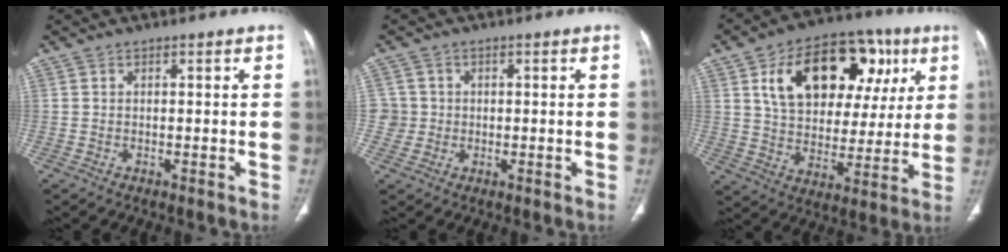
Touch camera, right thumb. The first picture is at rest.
{"total": 3.2, "force": [0.0, 3.2, -0.1], "torque": [0.026, 0.008, -0.001]}
{"total": 23.8, "force": [8.9, 14.6, 16.5], "torque": [-0.209, 0.012, 0.141]}